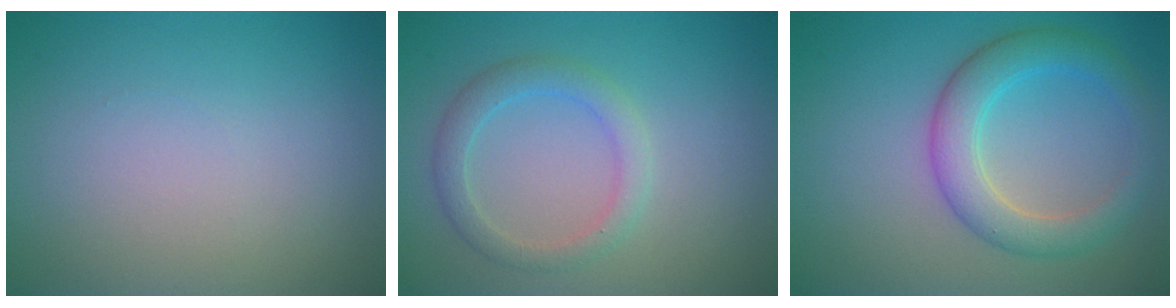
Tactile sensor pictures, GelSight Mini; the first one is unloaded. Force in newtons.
{"total": 2.6, "press": 2.6, "slide": 0.2}
{"total": 4.6, "press": 4.6, "slide": 0.1}